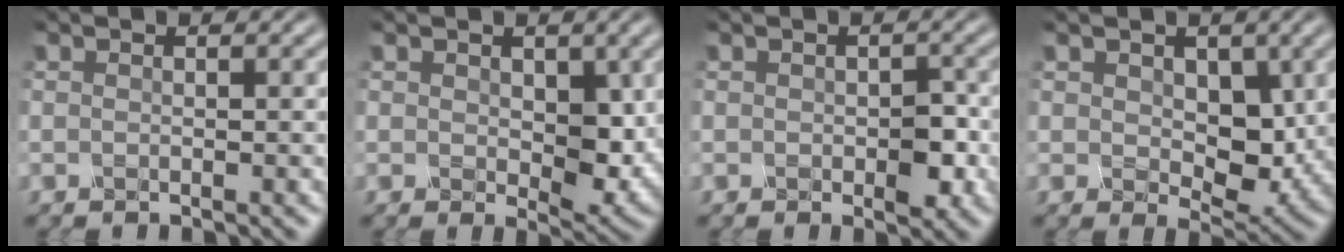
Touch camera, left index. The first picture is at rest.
{"total": 3.7, "force": [0.3, 2.3, 2.9], "torque": [-0.052, -0.008, 0.007]}
{"total": 2.1, "force": [-0.6, 1.1, 1.7], "torque": [-0.029, 0.002, -0.006]}
{"total": 4.6, "force": [0.5, 3.1, 3.4], "torque": [-0.056, -0.009, 0.009]}